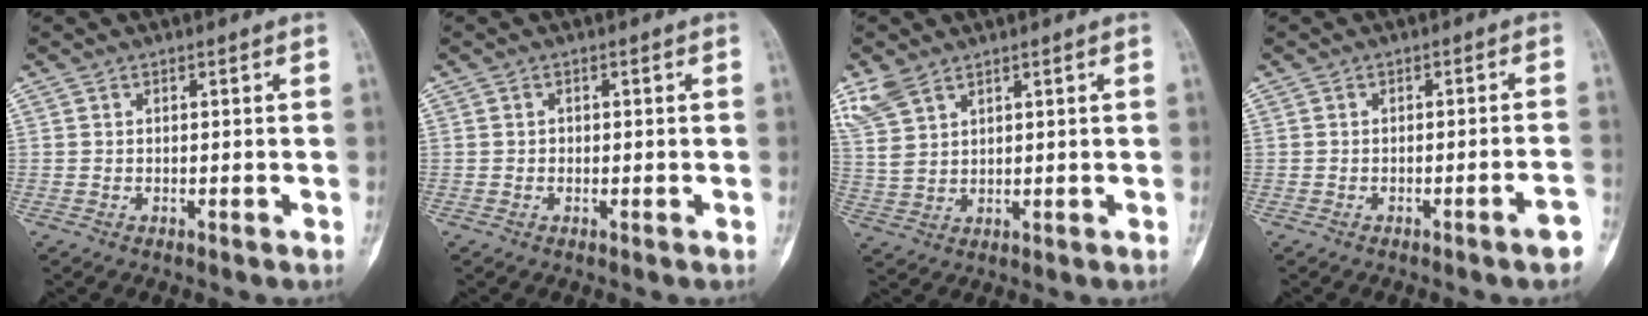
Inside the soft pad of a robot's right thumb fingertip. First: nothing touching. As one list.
[{"total": 0.6, "force": [-0.1, 0.6, 0.2], "torque": [0.004, 0.002, -0.003]}, {"total": 5.7, "force": [4.0, 2.8, 2.8], "torque": [-0.061, -0.009, 0.094]}, {"total": 3.2, "force": [-2.0, 0.1, 2.5], "torque": [-0.034, 0.016, -0.027]}]